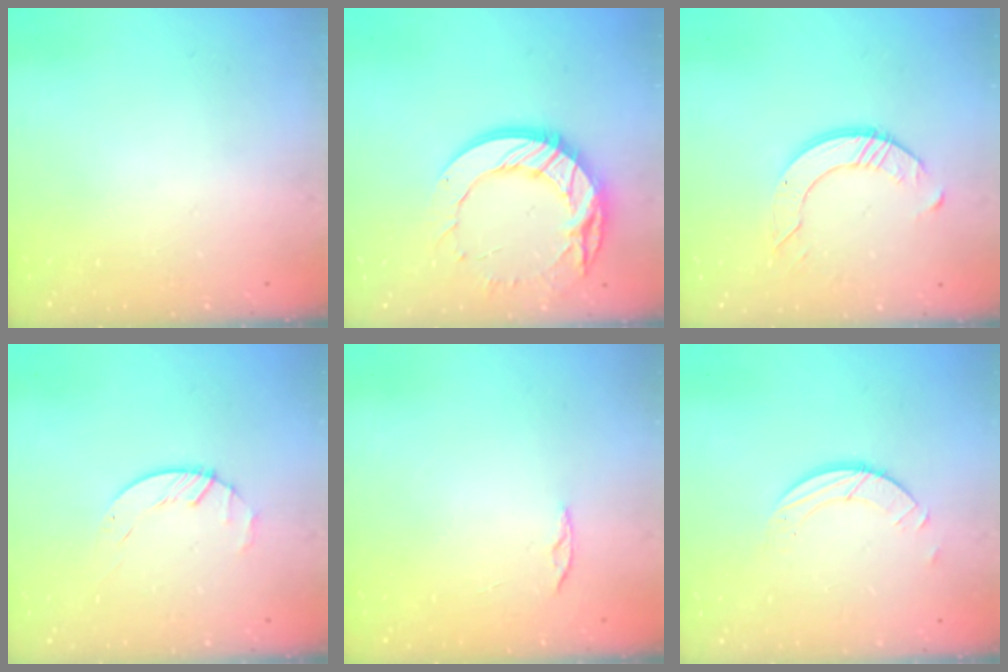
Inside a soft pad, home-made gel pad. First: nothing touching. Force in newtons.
{"total": 17.2, "press": 17.1, "slide": 1.3}
{"total": 6.4, "press": 6.4, "slide": 0.6}
{"total": 1.8, "press": 1.7, "slide": 0.3}
{"total": 4.0, "press": 3.9, "slide": 0.4}
{"total": 4.0, "press": 4.0, "slide": 0.4}